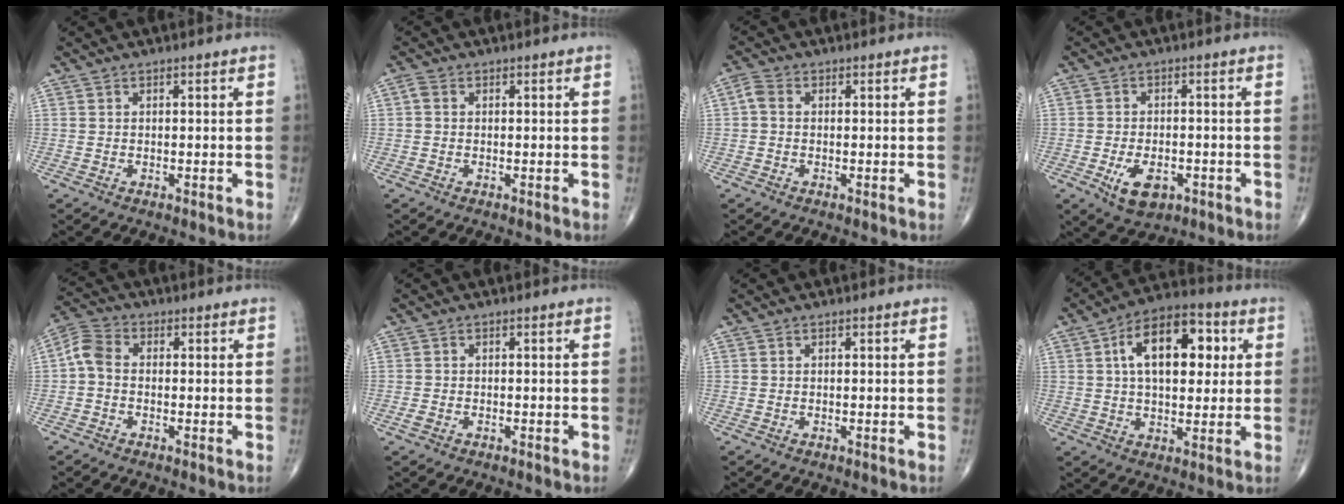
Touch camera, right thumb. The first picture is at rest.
{"total": 1.3, "force": [0.1, 0.9, 0.9], "torque": [-0.017, 0.004, -0.001]}
{"total": 2.3, "force": [0.0, 1.6, 1.6], "torque": [-0.034, 0.006, -0.008]}
{"total": 6.8, "force": [-2.7, 3.9, 4.8], "torque": [-0.072, 0.004, -0.038]}
{"total": 4.9, "force": [-0.4, 3.4, 3.5], "torque": [-0.069, 0.015, -0.022]}
{"total": 1.2, "force": [-0.6, 0.7, 0.7], "torque": [-0.020, 0.001, -0.014]}
{"total": 0.0}
{"total": 16.0, "force": [3.9, 8.8, 12.8], "torque": [-0.175, 0.014, 0.057]}